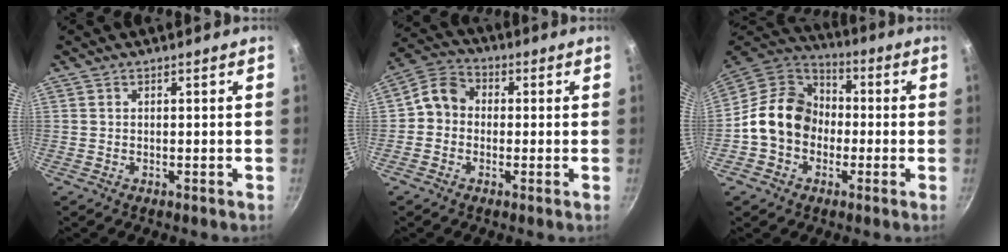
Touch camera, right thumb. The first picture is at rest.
{"total": 6.7, "force": [-0.4, 5.8, 3.3], "torque": [-0.037, 0.018, -0.032]}
{"total": 14.8, "force": [-1.8, 12.2, 8.1], "torque": [-0.099, 0.043, -0.047]}